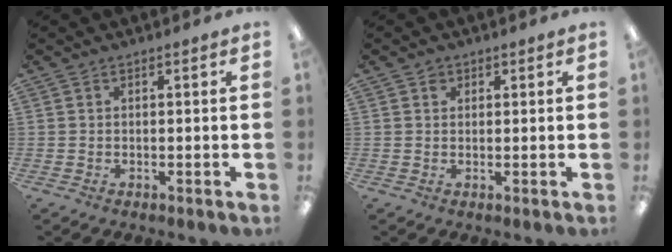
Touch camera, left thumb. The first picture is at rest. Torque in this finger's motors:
{"motor_torque": [0.11, -0.01, 0.23, -0.02, -0.01]}